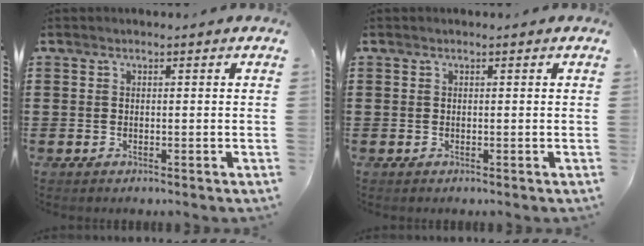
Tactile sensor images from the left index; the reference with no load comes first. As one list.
[{"total": 0.0}]